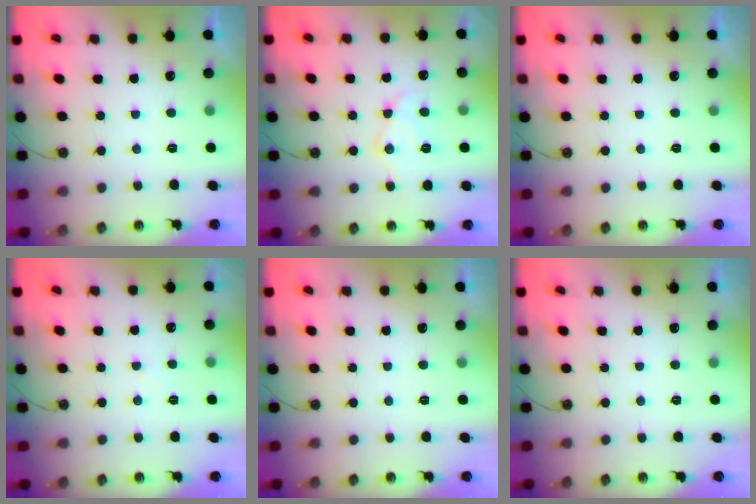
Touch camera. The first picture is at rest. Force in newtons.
{"total": 11.0, "press": 11.0, "slide": 0.9}
{"total": 0.0}
{"total": 4.2, "press": 4.2, "slide": 0.7}
{"total": 0.0}
{"total": 0.0}